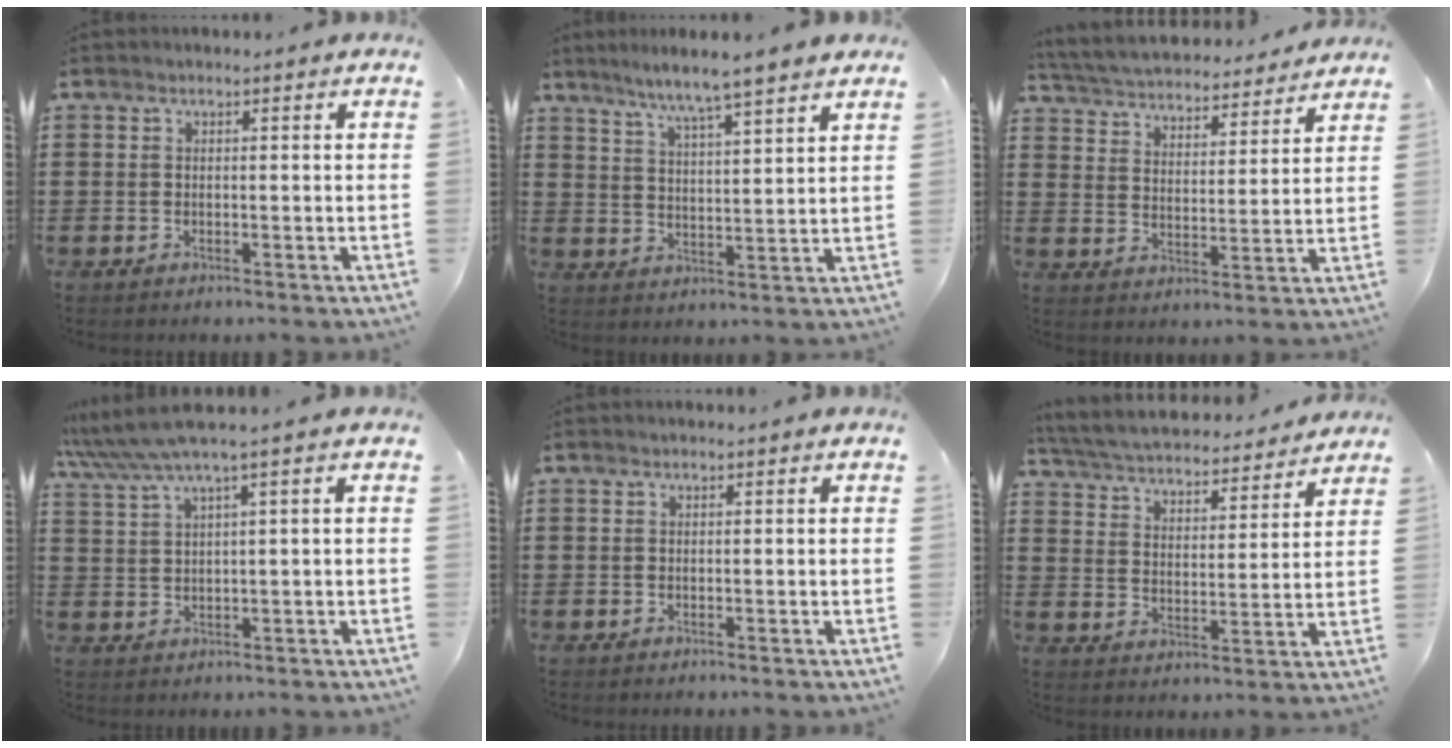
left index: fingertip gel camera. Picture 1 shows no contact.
{"total": 5.4, "force": [4.8, -0.8, 2.2], "torque": [-0.062, -0.030, 0.079]}
{"total": 4.2, "force": [4.2, 0.3, 0.1], "torque": [-0.027, -0.033, 0.068]}
{"total": 4.6, "force": [2.6, -0.5, 3.7], "torque": [-0.093, -0.014, 0.040]}
{"total": 0.0}
{"total": 4.4, "force": [4.4, 0.2, 0.6], "torque": [-0.037, -0.035, 0.070]}